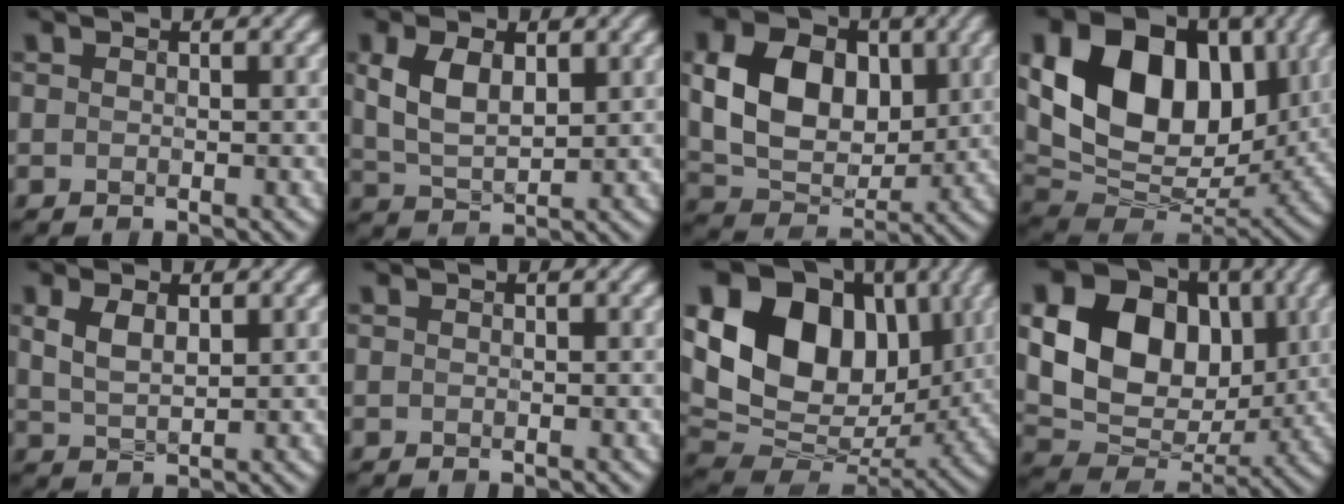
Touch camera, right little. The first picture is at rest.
{"total": 4.4, "force": [0.8, 2.5, 3.5], "torque": [-0.082, -0.002, 0.023]}
{"total": 8.7, "force": [1.1, 6.2, 6.0], "torque": [-0.125, -0.004, 0.019]}
{"total": 14.6, "force": [3.6, 9.9, 10.1], "torque": [-0.177, 0.015, 0.064]}
{"total": 2.4, "force": [0.6, 1.2, 2.0], "torque": [-0.052, -0.002, 0.021]}
{"total": 0.0}
{"total": 16.3, "force": [4.4, 11.7, 10.4], "torque": [-0.195, 0.030, 0.077]}
{"total": 14.0, "force": [2.6, 10.5, 8.9], "torque": [-0.159, 0.015, 0.043]}